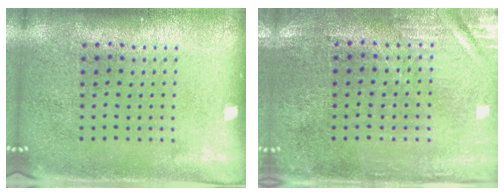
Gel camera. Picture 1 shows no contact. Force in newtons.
{"total": 0.6, "press": 0.5, "slide": 0.3}